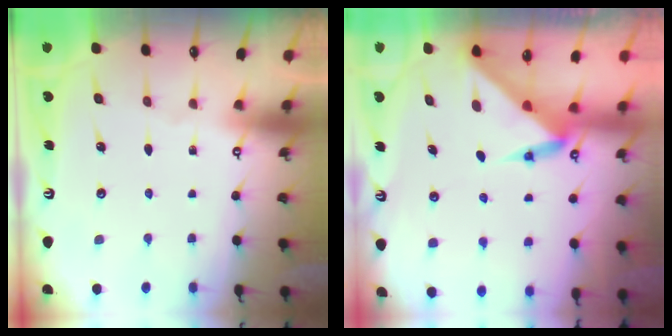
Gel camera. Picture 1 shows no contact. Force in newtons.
{"total": 3.8, "press": 3.8, "slide": 0.2}